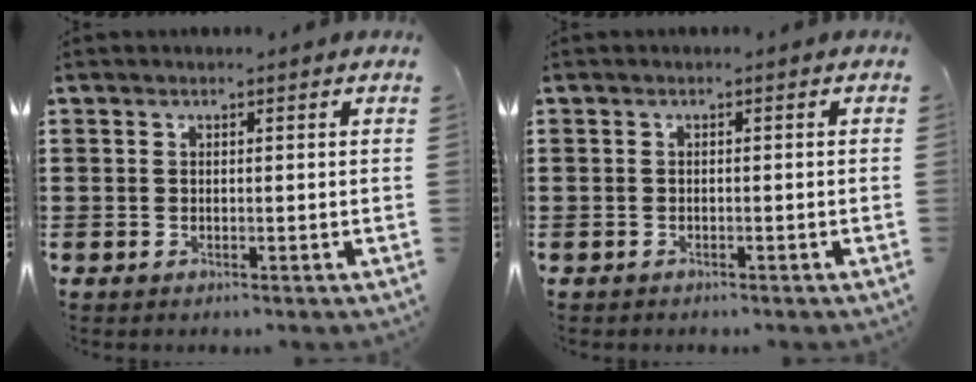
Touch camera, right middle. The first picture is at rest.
{"total": 0.6, "force": [-0.6, 0.2, 0.0], "torque": [-0.002, 0.000, -0.012]}